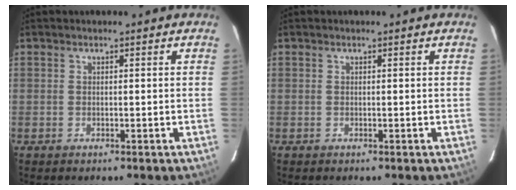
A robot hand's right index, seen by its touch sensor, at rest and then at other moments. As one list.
[{"total": 0.0}]